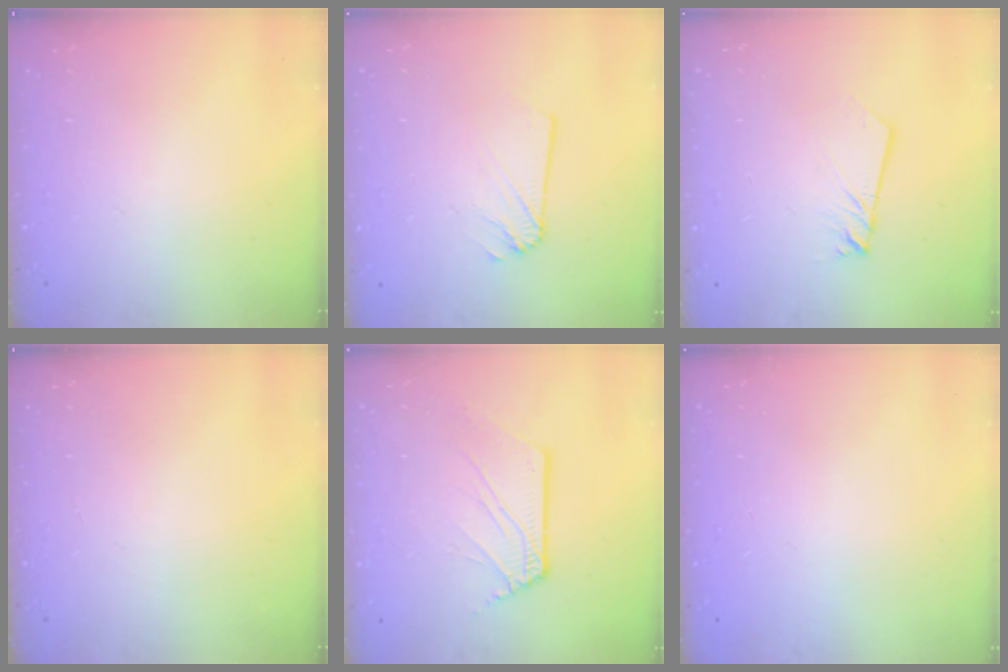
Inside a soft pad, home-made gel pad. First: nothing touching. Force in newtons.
{"total": 2.3, "press": 2.3, "slide": 0.2}
{"total": 2.2, "press": 2.2, "slide": 0.1}
{"total": 0.0}
{"total": 5.0, "press": 4.9, "slide": 0.4}
{"total": 0.0}